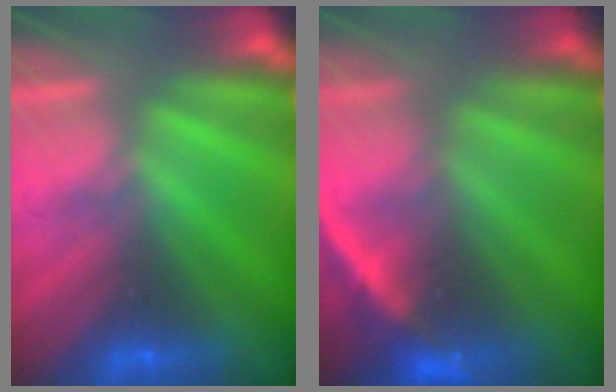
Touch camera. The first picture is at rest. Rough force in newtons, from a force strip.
{"total": 2.2}